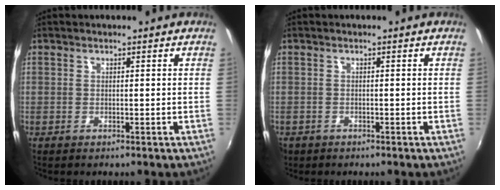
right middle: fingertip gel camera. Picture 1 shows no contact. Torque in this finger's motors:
{"motor_torque": [-0.17, -0.79, 0.14, 0.07]}